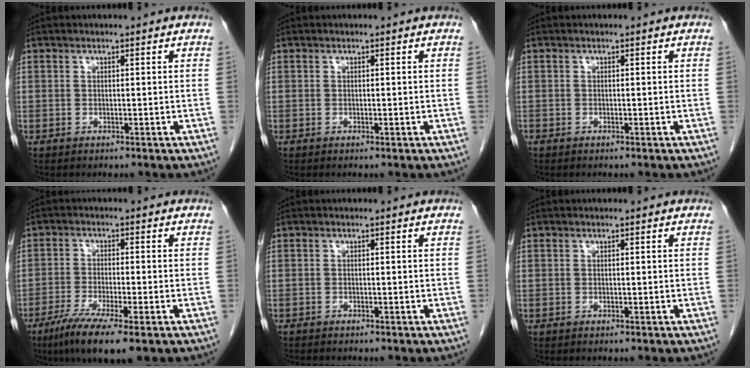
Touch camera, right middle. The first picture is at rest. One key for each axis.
{"total": 0.0}
{"total": 0.0}
{"total": 9.1, "fx": -5.6, "fy": 0.7, "fz": 7.2, "tx": -0.128, "ty": -0.024, "tz": -0.090}
{"total": 1.5, "fx": -1.3, "fy": 0.4, "fz": 0.5, "tx": -0.012, "ty": -0.003, "tz": -0.019}
{"total": 0.0}